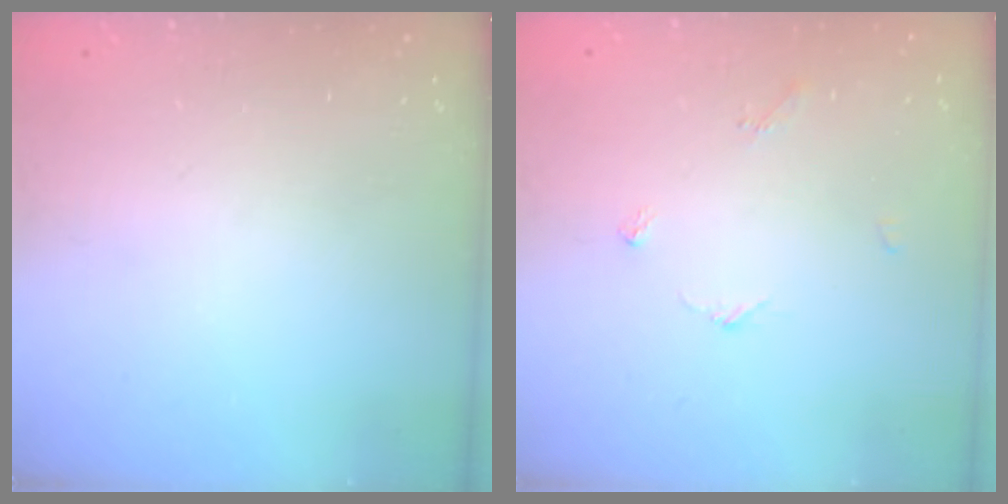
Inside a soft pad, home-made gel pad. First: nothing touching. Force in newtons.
{"total": 2.8, "press": 2.8, "slide": 0.4}